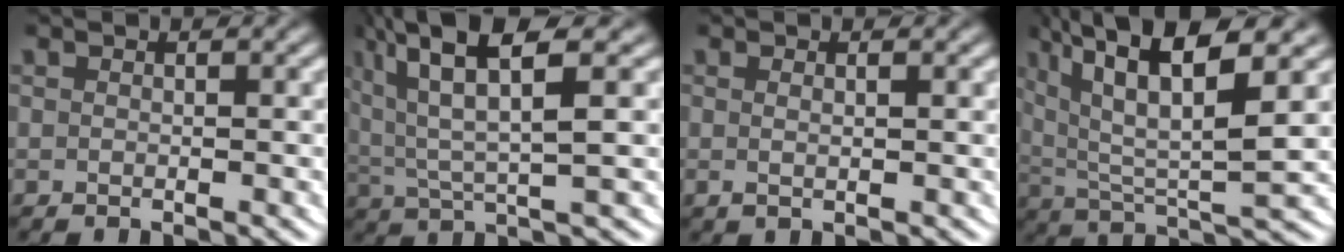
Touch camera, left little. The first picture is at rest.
{"total": 8.2, "force": [3.7, 2.9, 6.7], "torque": [-0.129, 0.004, 0.063]}
{"total": 0.8, "force": [0.1, -0.2, 0.8], "torque": [-0.014, -0.009, 0.008]}
{"total": 9.9, "force": [4.1, 4.1, 8.0], "torque": [-0.158, -0.002, 0.071]}